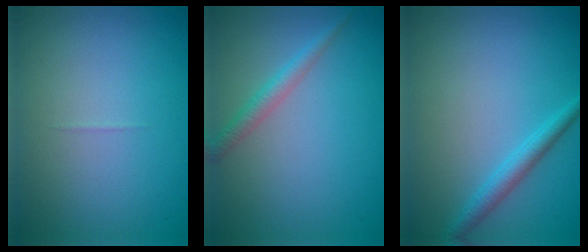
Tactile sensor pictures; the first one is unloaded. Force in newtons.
{"total": 1.8, "press": 1.8, "slide": 0.0}
{"total": 2.1, "press": 2.1, "slide": 0.1}